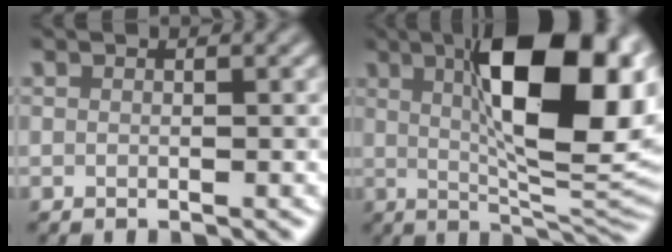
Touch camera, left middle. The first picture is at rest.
{"total": 14.2, "force": [3.4, 4.5, 13.1], "torque": [-0.179, 0.006, 0.048]}